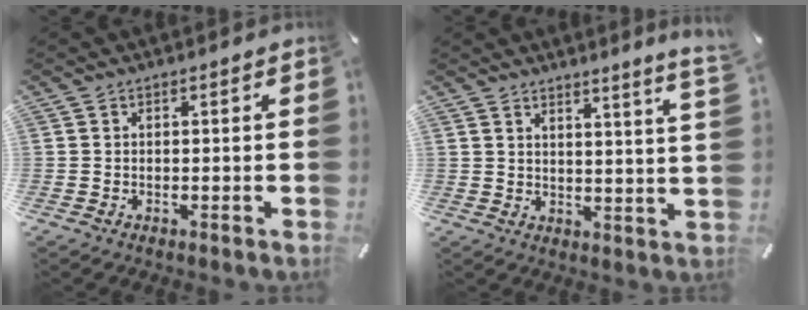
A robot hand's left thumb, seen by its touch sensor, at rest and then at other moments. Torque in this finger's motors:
{"motor_torque": [0.75, -0.85, 0.31, -0.74, 0.07]}